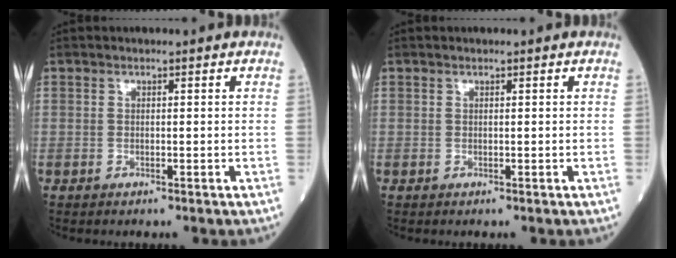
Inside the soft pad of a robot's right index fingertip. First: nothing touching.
{"total": 0.0}